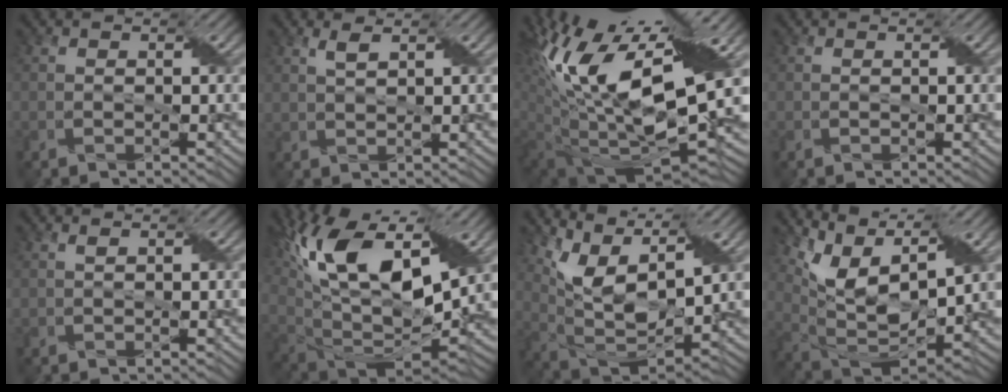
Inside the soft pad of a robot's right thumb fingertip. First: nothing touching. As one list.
[{"total": 1.7, "force": [1.1, 0.4, 1.3], "torque": [-0.037, 0.002, 0.024]}, {"total": 18.0, "force": [6.5, 8.3, 14.6], "torque": [-0.277, 0.009, 0.114]}, {"total": 0.0}, {"total": 0.6, "force": [0.5, 0.2, 0.4], "torque": [-0.015, 0.003, 0.010]}, {"total": 19.7, "force": [8.2, 9.0, 15.5], "torque": [-0.318, 0.029, 0.138]}, {"total": 10.9, "force": [5.5, 4.7, 8.1], "torque": [-0.182, 0.002, 0.107]}, {"total": 12.6, "force": [6.2, 5.7, 9.4], "torque": [-0.211, 0.011, 0.117]}]